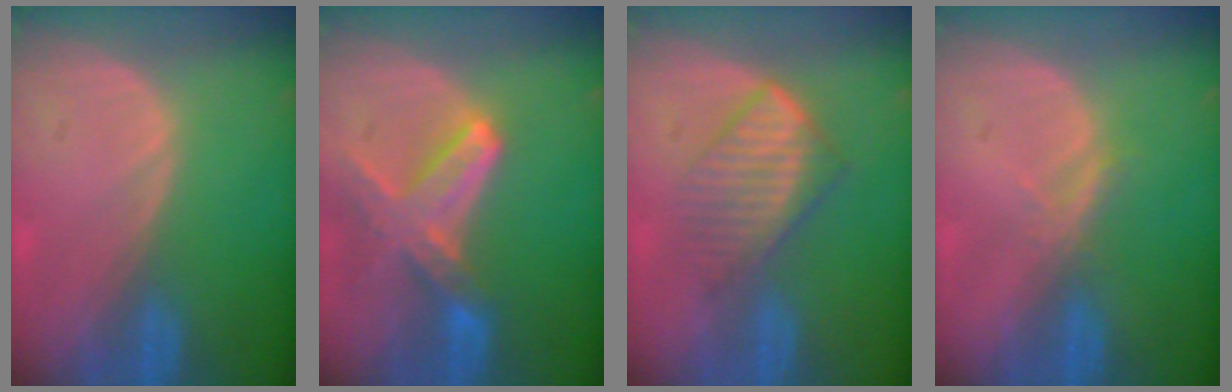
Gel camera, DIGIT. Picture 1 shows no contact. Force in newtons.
{"total": 7.9, "press": 7.0, "slide": 3.6}
{"total": 6.8, "press": 6.1, "slide": 3.0}
{"total": 1.8, "press": 1.6, "slide": 0.7}